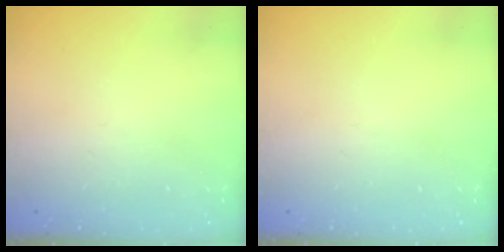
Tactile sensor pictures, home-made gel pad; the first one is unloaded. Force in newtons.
{"total": 0.0}